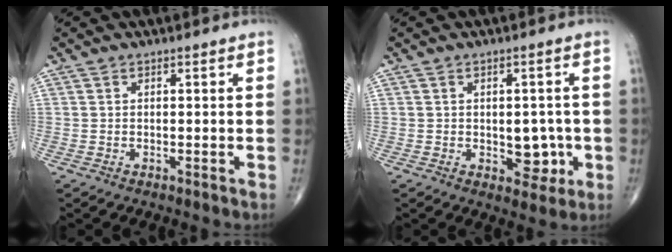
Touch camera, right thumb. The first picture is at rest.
{"total": 5.9, "force": [-1.0, 3.8, 4.4], "torque": [-0.020, -0.001, -0.006]}